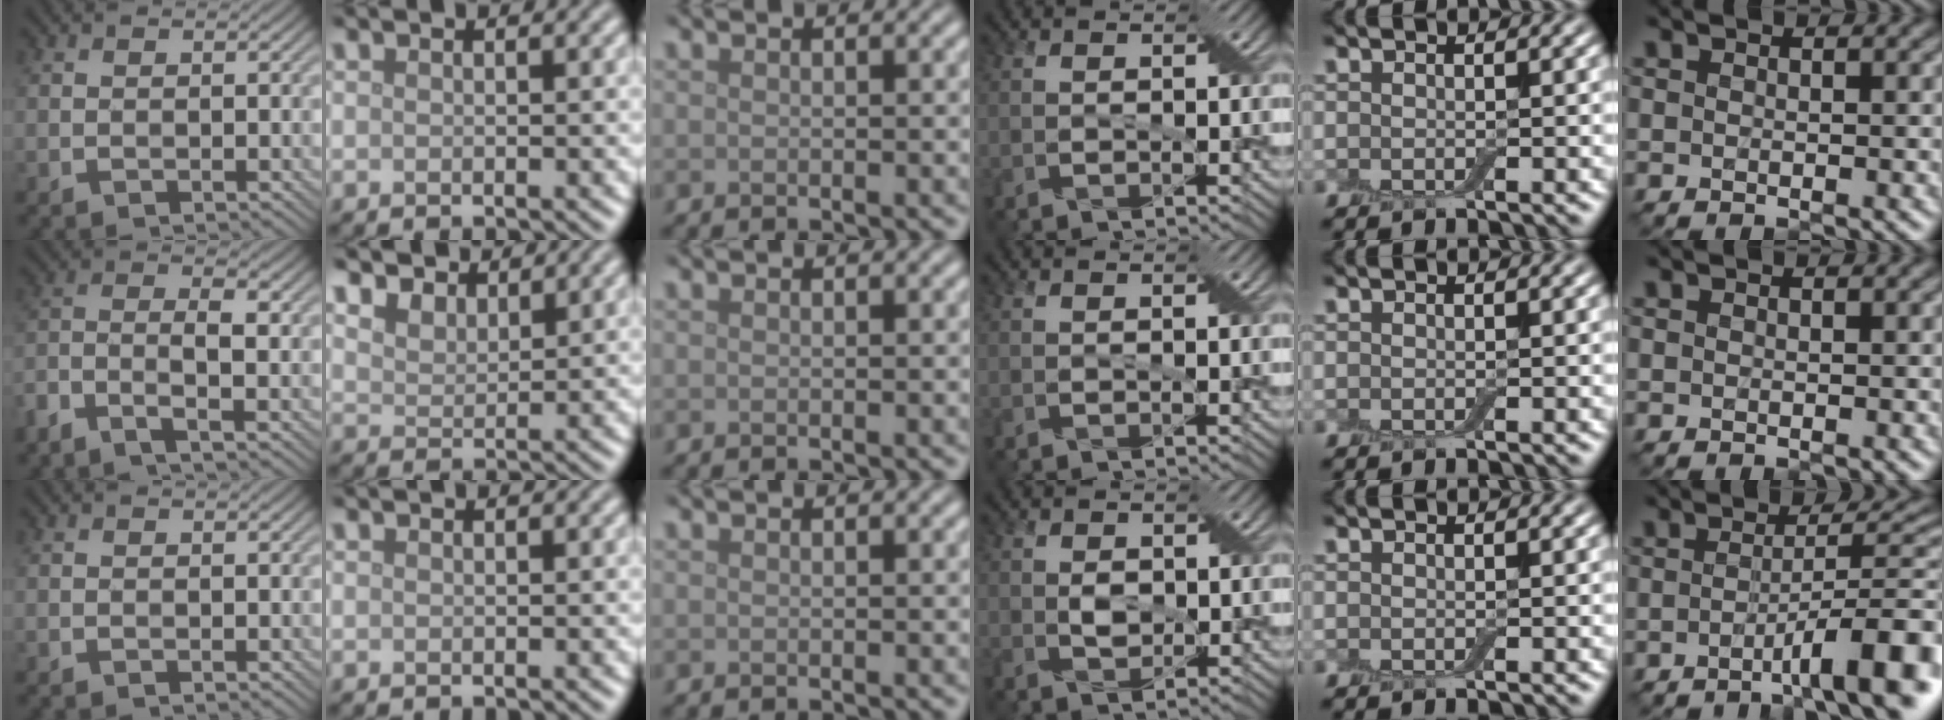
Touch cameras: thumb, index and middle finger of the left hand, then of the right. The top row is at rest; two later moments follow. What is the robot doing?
{"motion": "extract", "object": "backpack"}